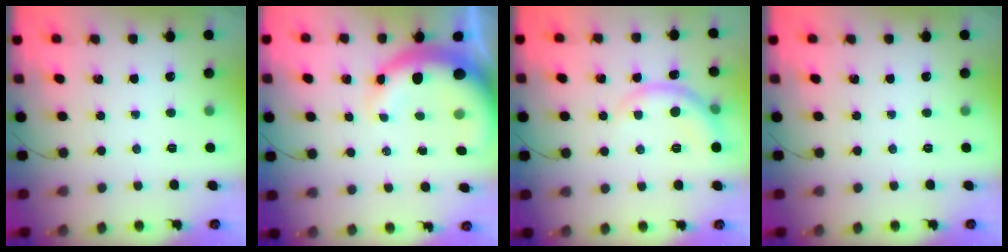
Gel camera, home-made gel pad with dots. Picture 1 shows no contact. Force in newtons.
{"total": 7.7, "press": 7.4, "slide": 1.9}
{"total": 6.5, "press": 6.4, "slide": 0.9}
{"total": 0.0}